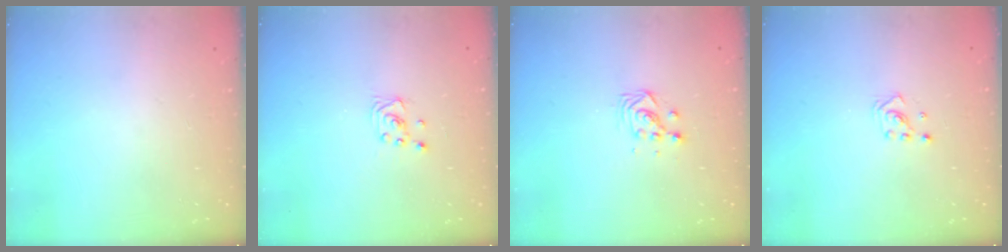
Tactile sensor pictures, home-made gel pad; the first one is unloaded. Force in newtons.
{"total": 2.2, "press": 2.2, "slide": 0.1}
{"total": 3.2, "press": 3.1, "slide": 0.3}
{"total": 2.2, "press": 2.2, "slide": 0.2}